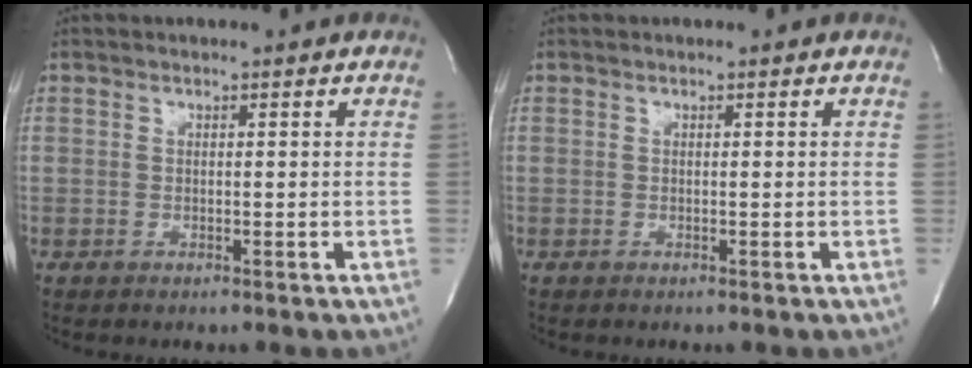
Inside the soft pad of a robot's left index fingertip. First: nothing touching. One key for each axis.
{"total": 0.0}